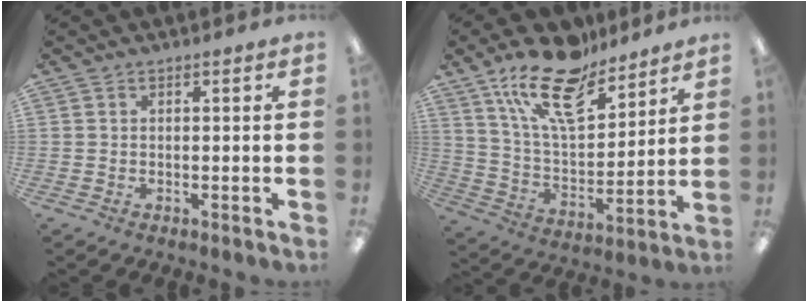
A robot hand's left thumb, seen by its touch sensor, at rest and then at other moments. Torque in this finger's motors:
{"motor_torque": [0.28, 0.27, 1.38, -1.40, 0.36]}